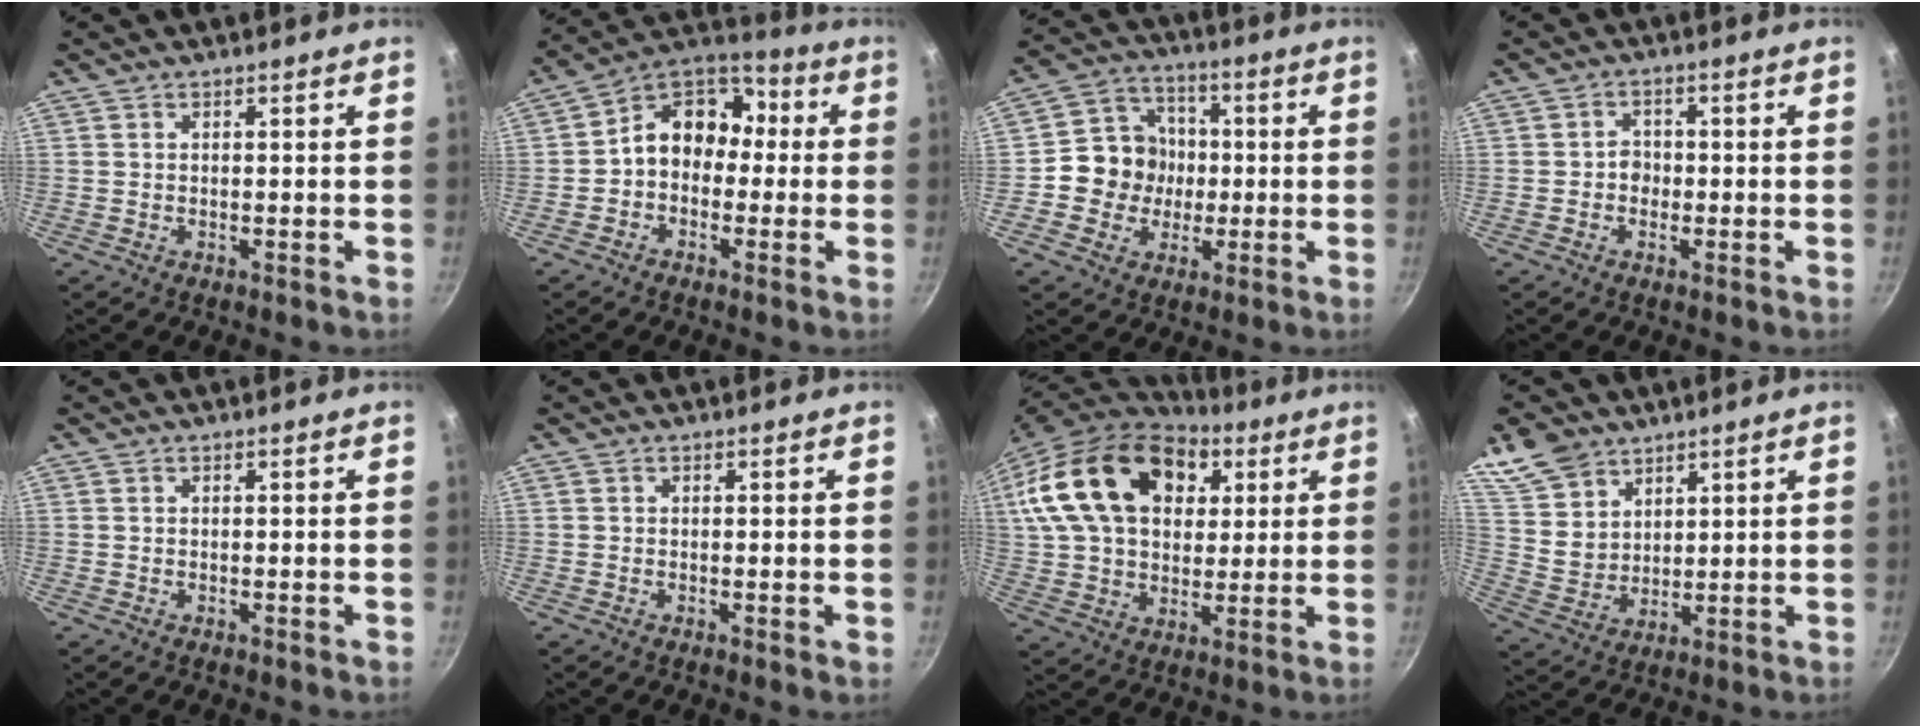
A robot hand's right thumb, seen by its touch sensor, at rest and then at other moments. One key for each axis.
{"total": 11.7, "fx": -0.6, "fy": 9.4, "fz": 7.0, "tx": -0.070, "ty": 0.050, "tz": -0.035}
{"total": 10.8, "fx": -1.0, "fy": 9.9, "fz": 4.2, "tx": -0.034, "ty": 0.026, "tz": -0.032}
{"total": 2.6, "fx": -0.6, "fy": 2.3, "fz": 1.1, "tx": 0.002, "ty": 0.011, "tz": -0.013}
{"total": 0.0}
{"total": 0.5, "fx": 0.0, "fy": 0.1, "fz": 0.5, "tx": -0.007, "ty": -0.001, "tz": -0.002}
{"total": 25.7, "fx": 8.8, "fy": 17.1, "fz": 17.0, "tx": -0.289, "ty": 0.006, "tz": 0.151}
{"total": 10.2, "fx": 6.9, "fy": 6.7, "fz": 3.6, "tx": -0.043, "ty": -0.023, "tz": 0.146}